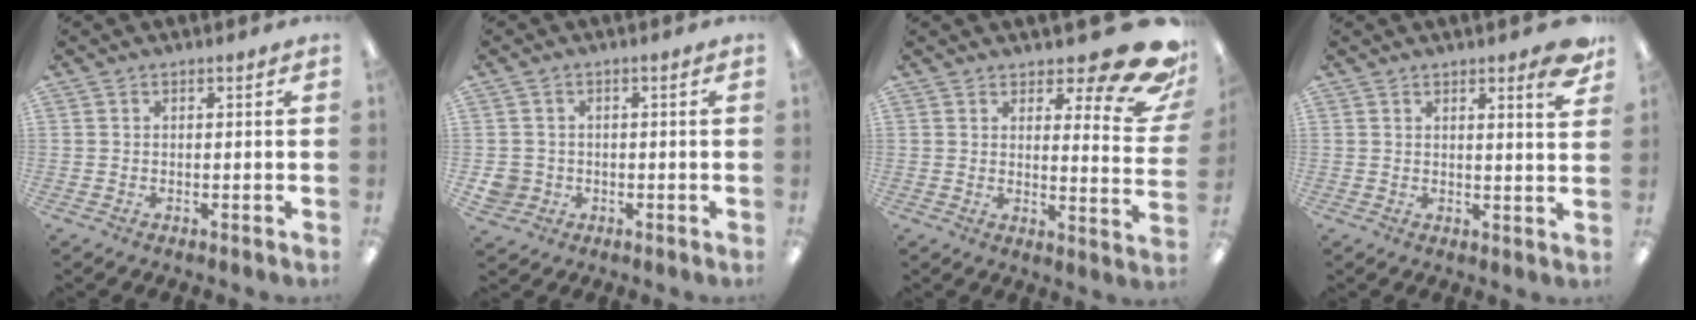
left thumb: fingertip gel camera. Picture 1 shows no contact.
{"total": 4.2, "force": [-0.4, 4.1, 0.8], "torque": [-0.012, 0.008, -0.006]}
{"total": 15.3, "force": [10.9, 4.3, 9.9], "torque": [-0.126, -0.086, 0.181]}
{"total": 5.1, "force": [3.7, 0.7, 3.4], "torque": [-0.044, -0.022, 0.057]}